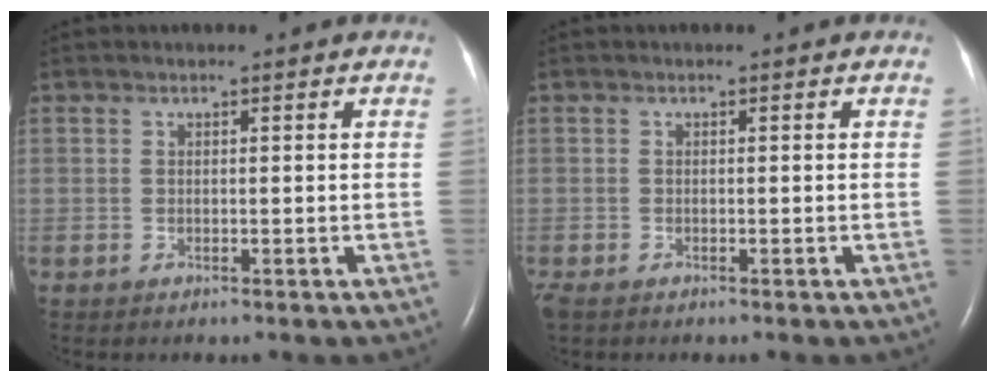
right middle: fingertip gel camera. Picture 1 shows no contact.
{"total": 1.5, "force": [-1.0, 0.7, 0.9], "torque": [-0.021, -0.005, -0.015]}